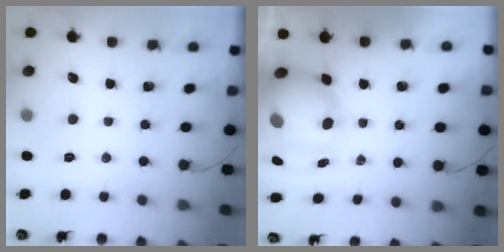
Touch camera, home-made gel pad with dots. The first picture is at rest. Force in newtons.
{"total": 13.3, "press": 13.0, "slide": 2.7}